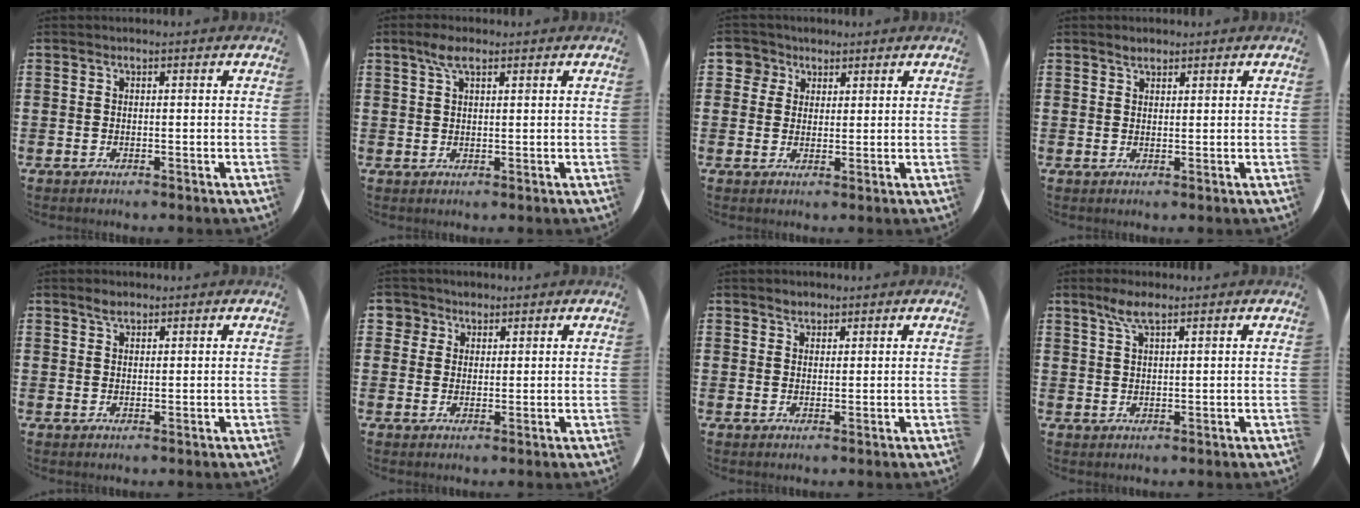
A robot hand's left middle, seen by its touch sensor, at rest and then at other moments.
{"total": 3.3, "force": [1.9, 1.1, 2.5], "torque": [-0.054, 0.008, 0.032]}
{"total": 3.6, "force": [2.3, 2.7, 0.3], "torque": [-0.011, 0.009, 0.043]}
{"total": 1.4, "force": [1.3, 0.4, 0.3], "torque": [-0.007, 0.003, 0.024]}
{"total": 1.6, "force": [1.3, 0.6, 0.6], "torque": [-0.005, 0.001, 0.022]}
{"total": 2.7, "force": [1.9, 1.9, 0.1], "torque": [-0.003, 0.006, 0.036]}
{"total": 1.6, "force": [1.4, 0.6, 0.1], "torque": [0.004, -0.001, 0.025]}
{"total": 3.6, "force": [2.4, 0.7, 2.6], "torque": [-0.056, 0.007, 0.042]}